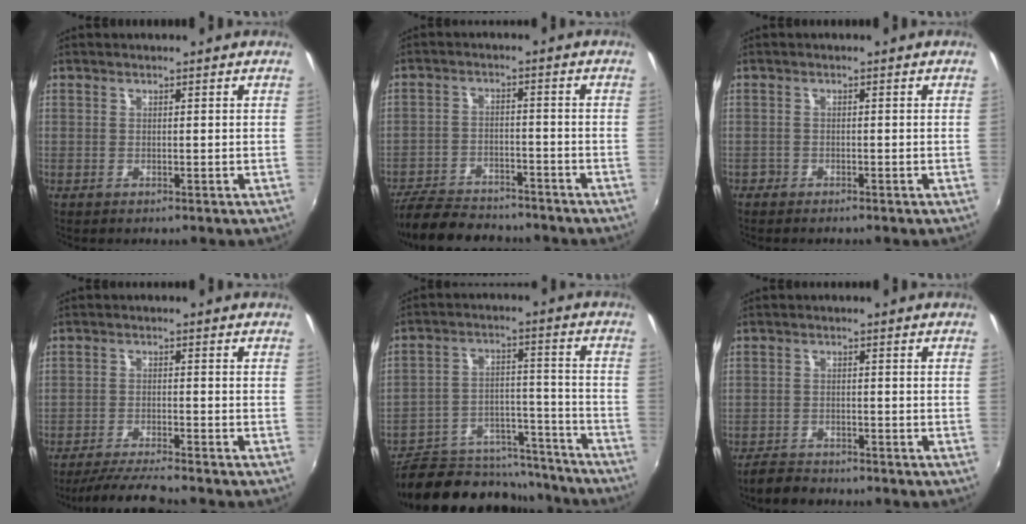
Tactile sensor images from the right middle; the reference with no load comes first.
{"total": 13.9, "force": [-12.0, 4.7, 5.3], "torque": [-0.134, -0.010, -0.185]}
{"total": 1.4, "force": [-1.3, 0.6, 0.2], "torque": [-0.011, -0.004, -0.024]}
{"total": 7.6, "force": [-7.0, -0.2, 3.0], "torque": [-0.079, -0.011, -0.121]}
{"total": 21.5, "force": [-18.5, 8.2, 7.2], "torque": [-0.138, 0.033, -0.248]}
{"total": 4.2, "force": [-3.8, 1.5, 1.0], "torque": [-0.040, -0.001, -0.068]}